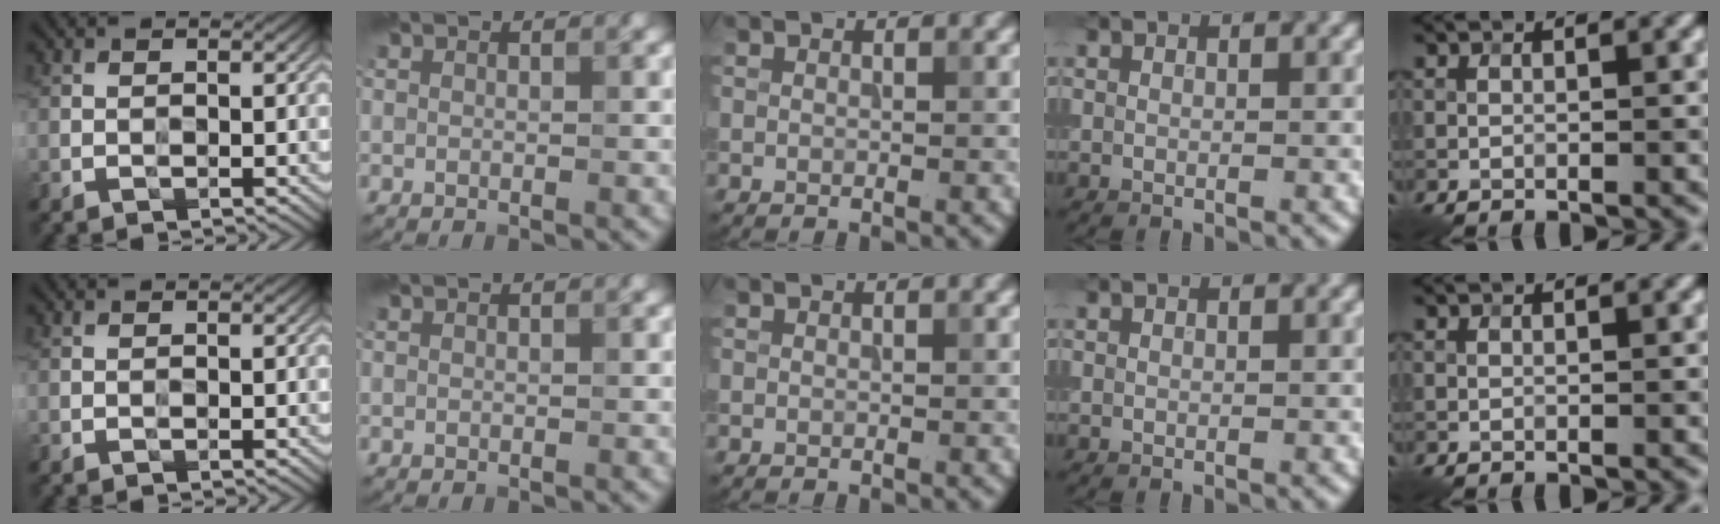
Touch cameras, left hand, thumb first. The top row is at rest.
{}